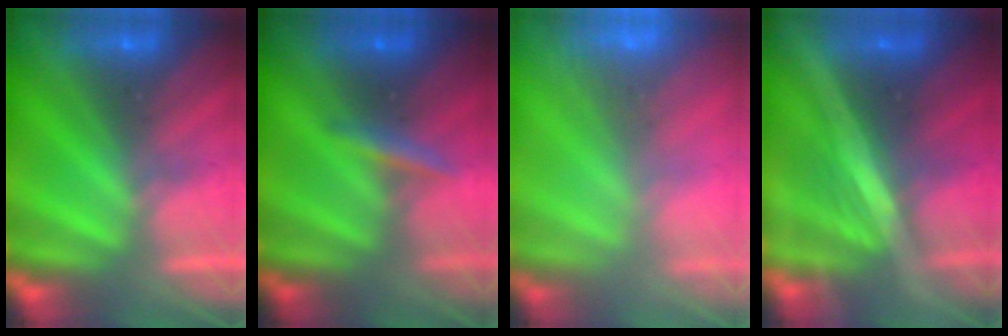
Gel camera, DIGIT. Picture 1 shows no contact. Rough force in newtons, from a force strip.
{"total": 2.4}
{"total": 5.8}
{"total": 1.2}